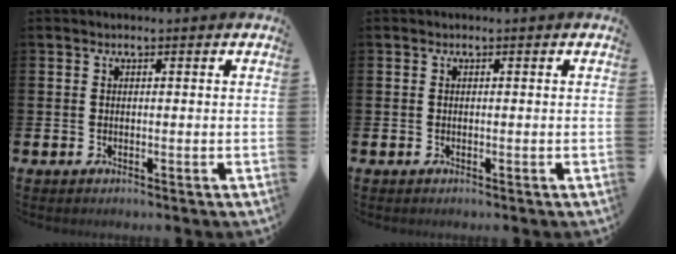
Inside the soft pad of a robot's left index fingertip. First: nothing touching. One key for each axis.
{"total": 0.0}